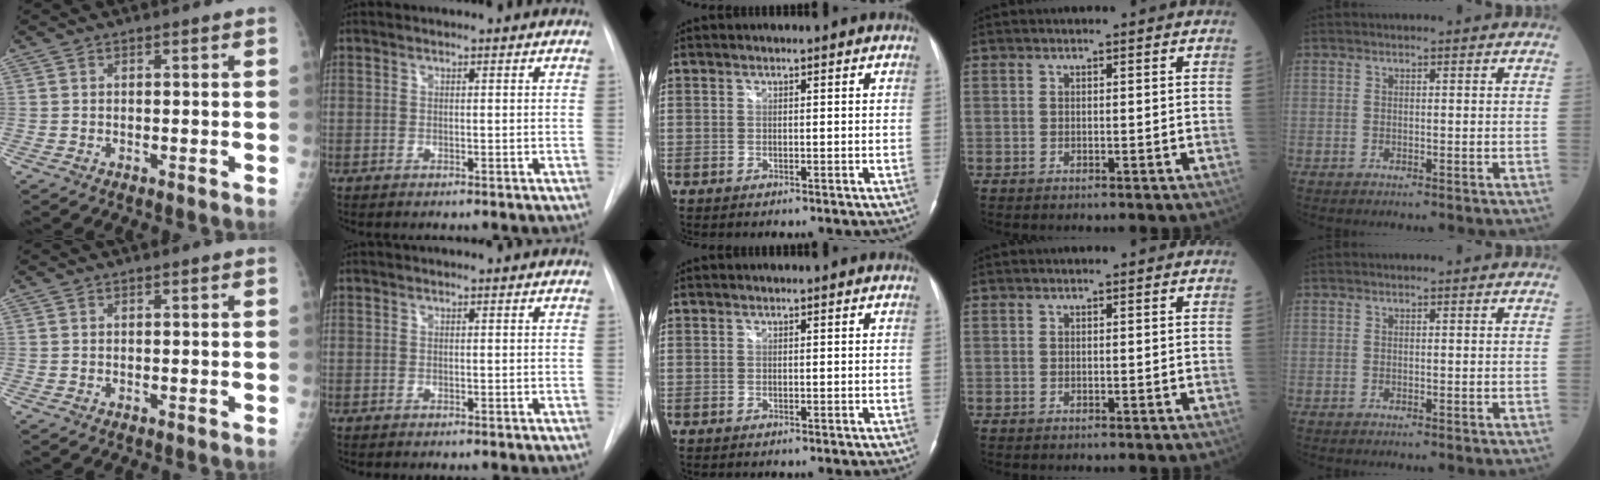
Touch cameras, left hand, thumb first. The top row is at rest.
{}